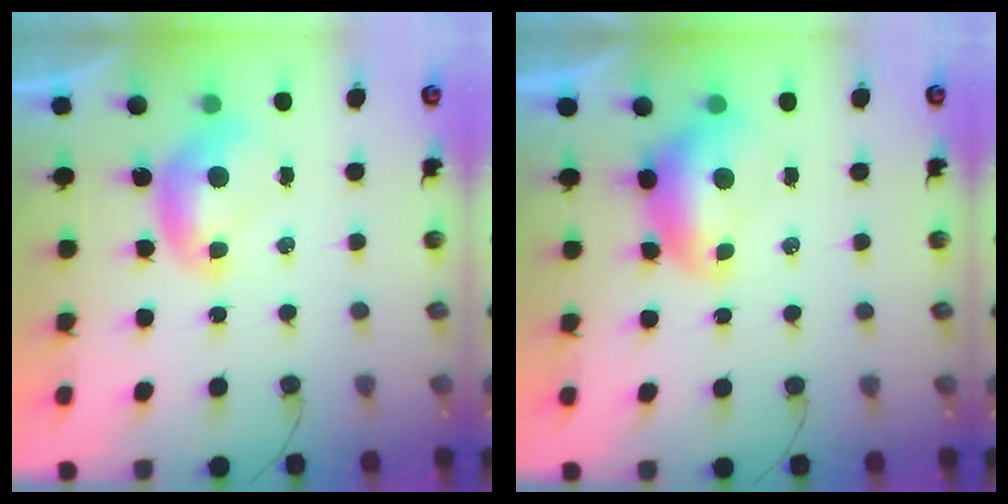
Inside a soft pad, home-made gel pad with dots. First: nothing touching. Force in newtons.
{"total": 1.3, "press": 1.2, "slide": 0.6}